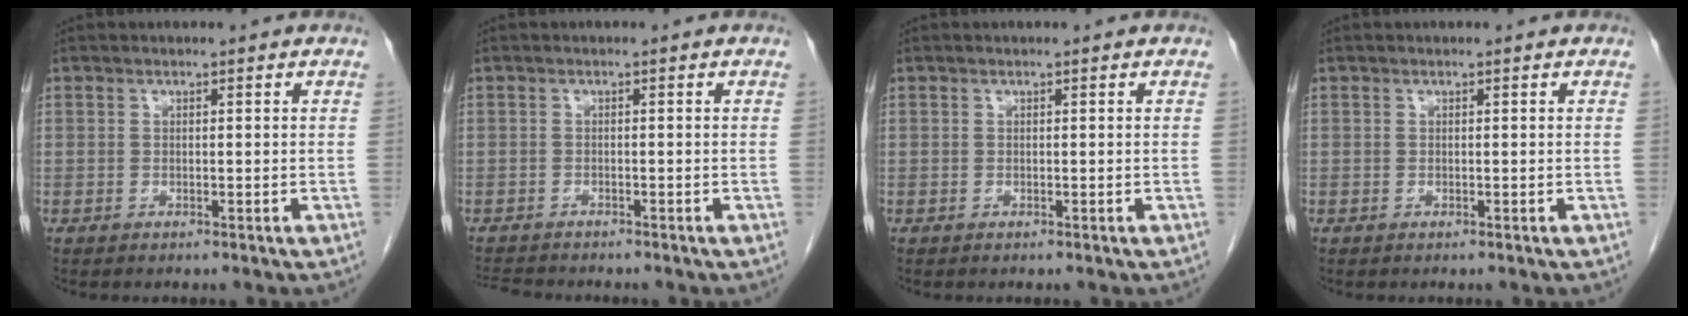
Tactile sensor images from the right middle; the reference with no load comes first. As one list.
[{"total": 3.9, "force": [-3.8, 0.5, 0.9], "torque": [-0.014, -0.013, -0.063]}, {"total": 0.0}, {"total": 0.0}]